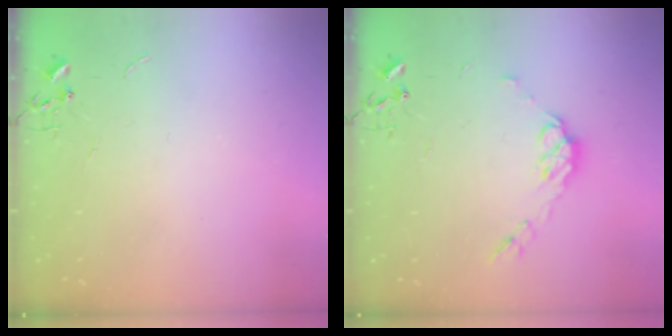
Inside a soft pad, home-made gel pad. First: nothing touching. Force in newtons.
{"total": 8.2, "press": 8.2, "slide": 0.5}